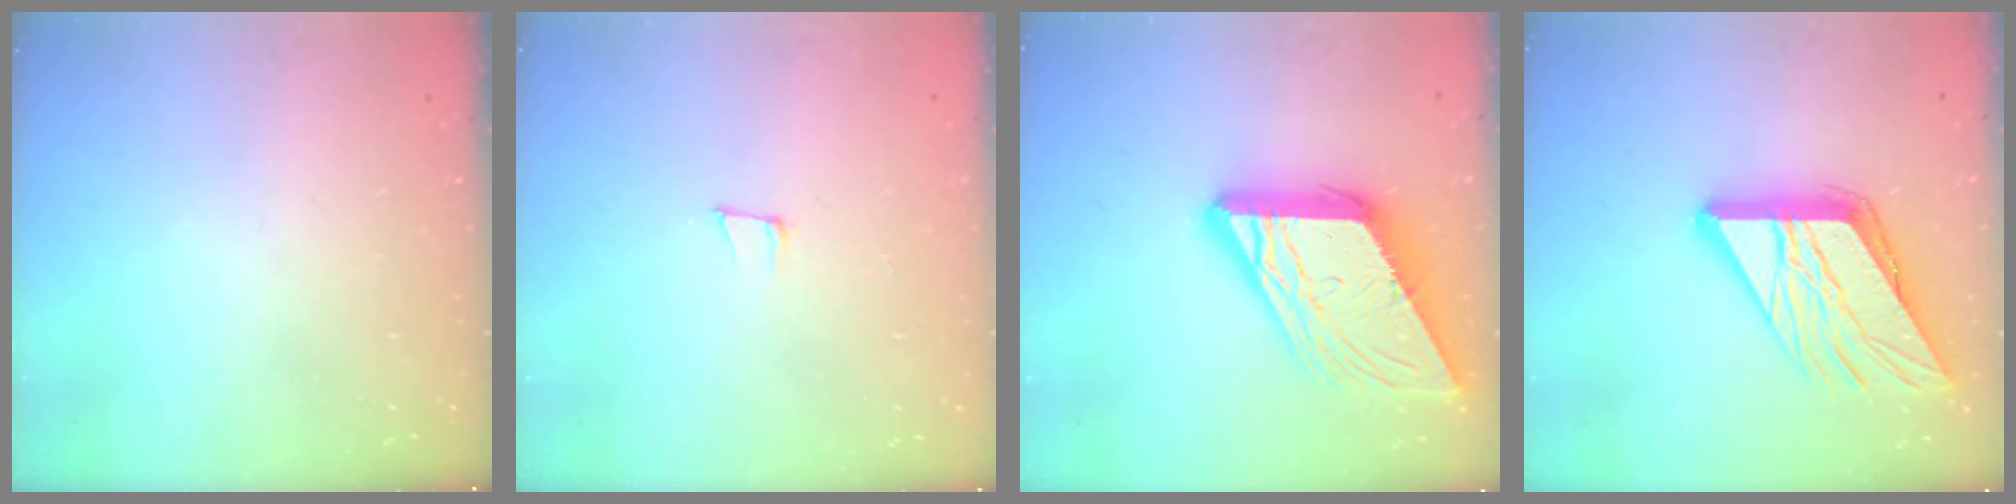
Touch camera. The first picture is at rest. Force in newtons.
{"total": 6.7, "press": 5.8, "slide": 3.2}
{"total": 19.3, "press": 19.2, "slide": 2.3}
{"total": 17.6, "press": 17.4, "slide": 2.1}